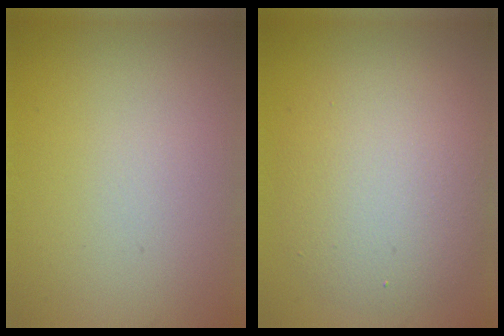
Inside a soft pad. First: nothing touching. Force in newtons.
{"total": 6.6, "press": 6.6, "slide": 0.4}